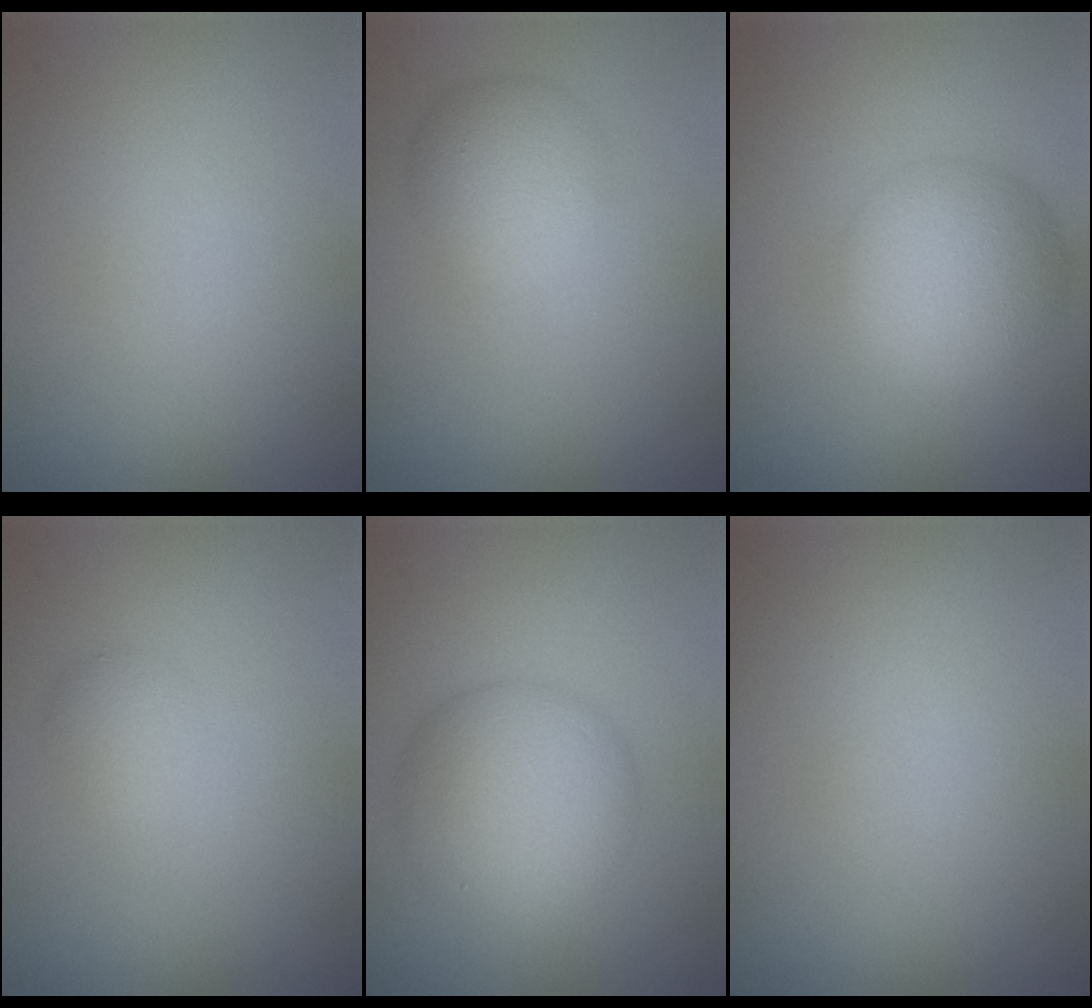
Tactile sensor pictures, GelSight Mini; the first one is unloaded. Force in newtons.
{"total": 3.5, "press": 3.4, "slide": 0.2}
{"total": 5.5, "press": 5.5, "slide": 0.0}
{"total": 1.6, "press": 1.6, "slide": 0.0}
{"total": 7.0, "press": 7.0, "slide": 0.1}
{"total": 0.0}